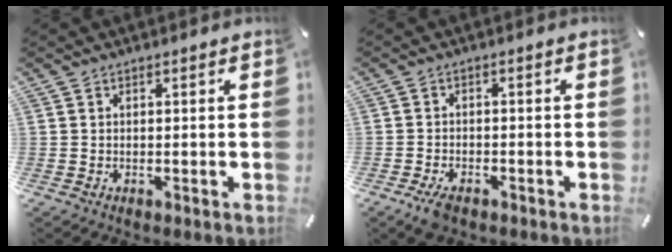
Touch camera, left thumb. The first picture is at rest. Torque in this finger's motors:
{"motor_torque": [0.01, 0.66, 0.06, 0.07, 0.02]}